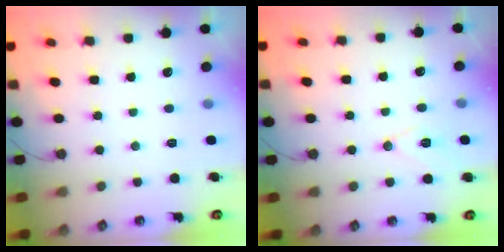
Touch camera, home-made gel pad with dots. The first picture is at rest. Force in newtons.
{"total": 8.5, "press": 7.8, "slide": 3.5}